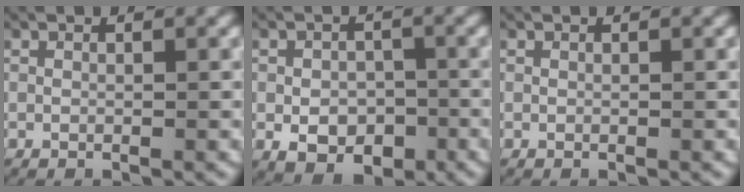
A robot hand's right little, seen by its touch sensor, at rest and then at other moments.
{"total": 4.8, "force": [-2.8, 3.2, 2.3], "torque": [-0.032, -0.019, -0.038]}
{"total": 0.0}